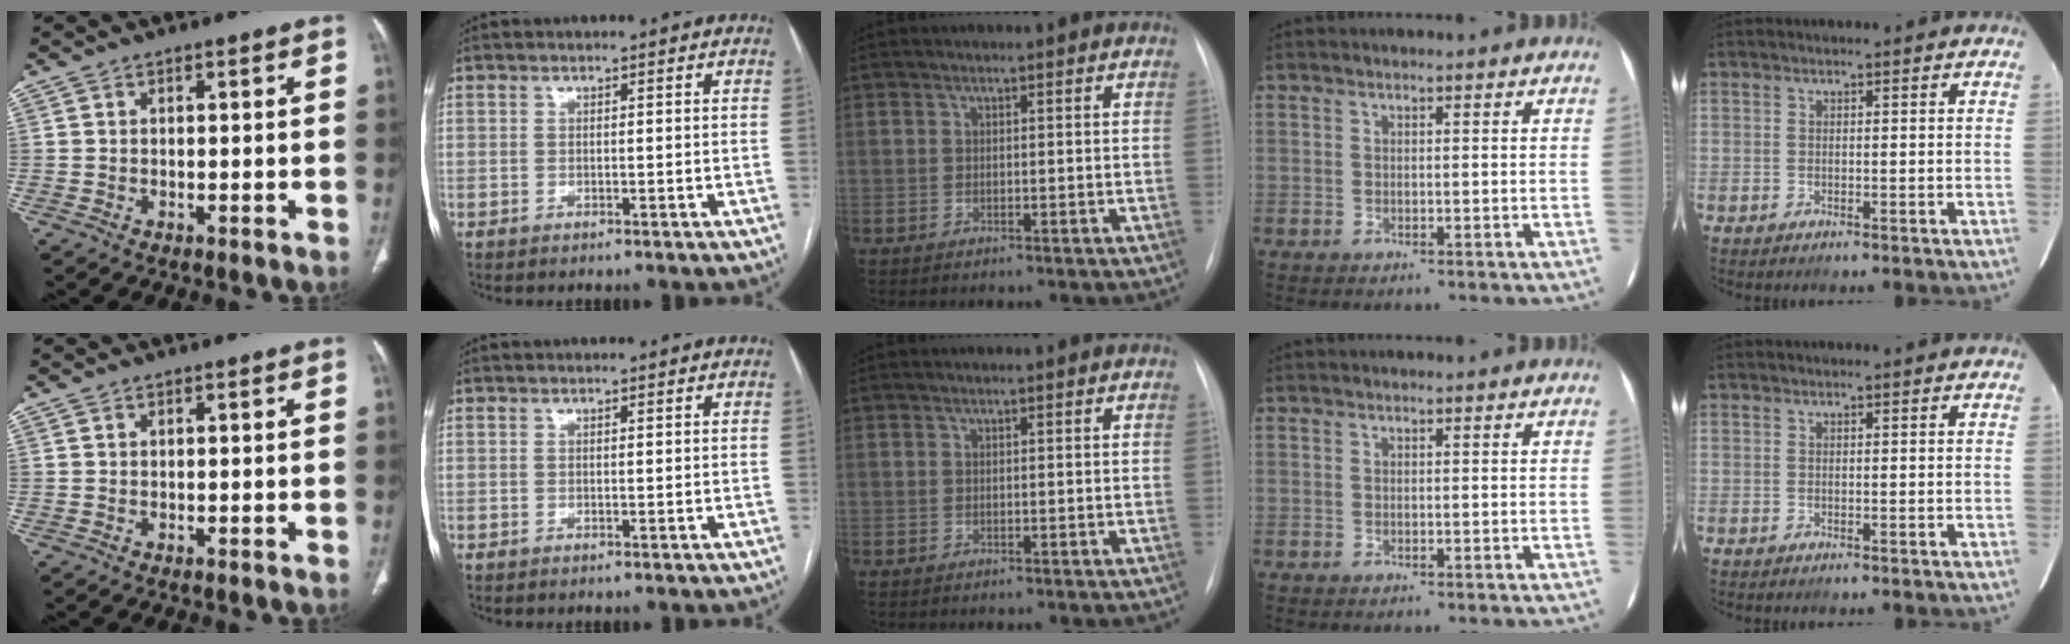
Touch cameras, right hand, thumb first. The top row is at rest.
{}